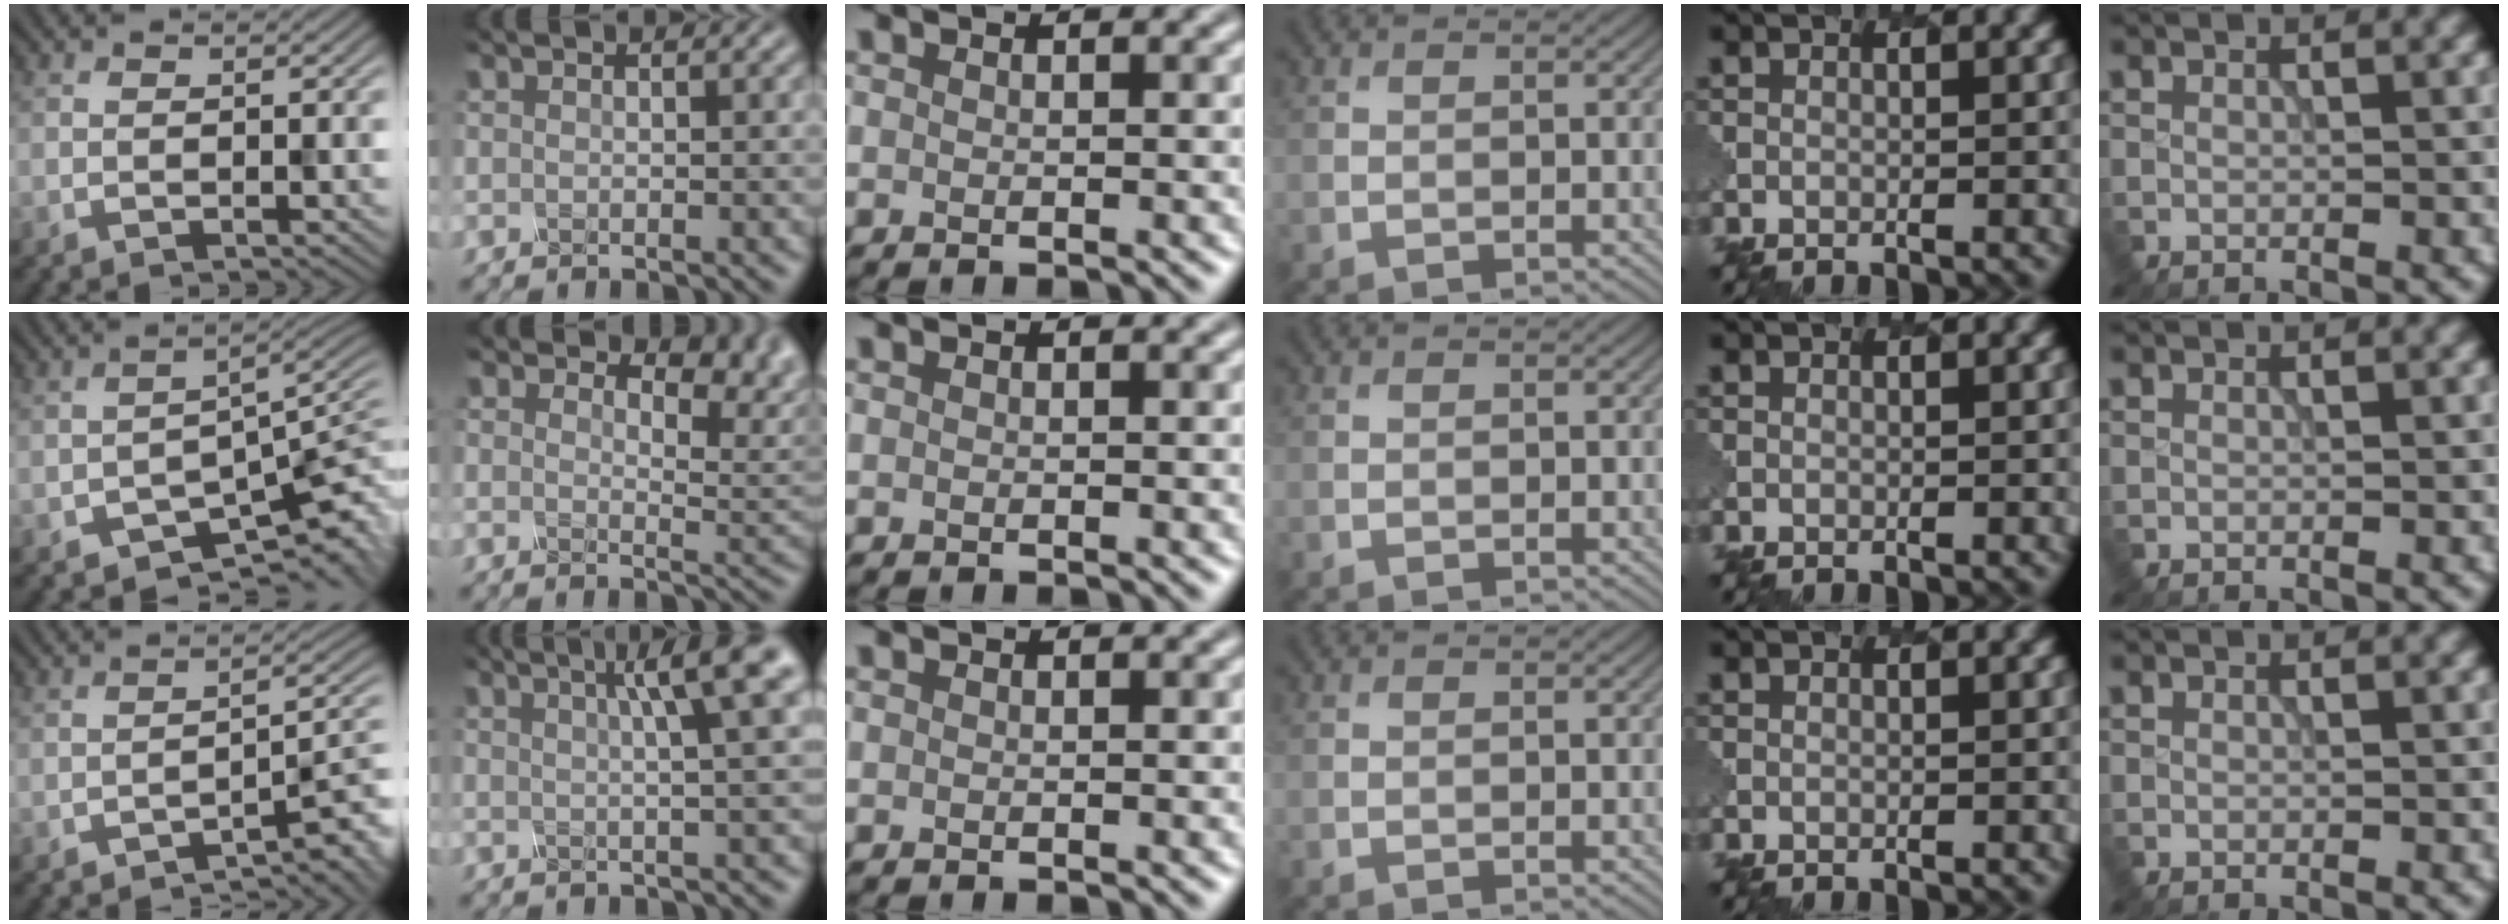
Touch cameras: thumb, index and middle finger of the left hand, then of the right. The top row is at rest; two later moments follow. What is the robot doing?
{"motion": "dispense", "object": "syringe"}